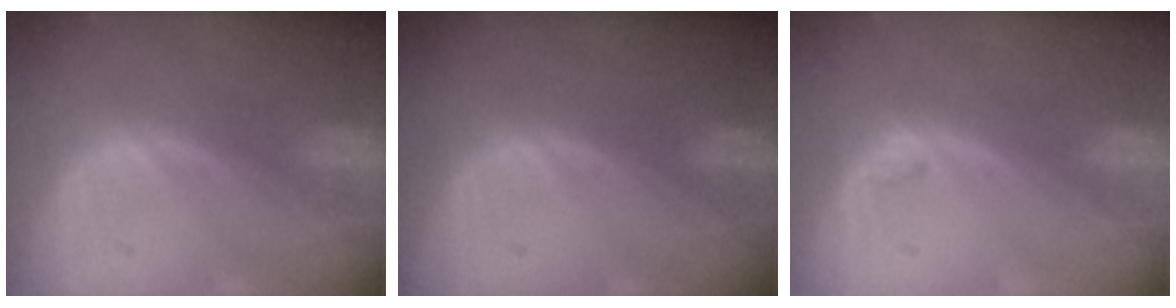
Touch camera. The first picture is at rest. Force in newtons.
{"total": 0.0}
{"total": 1.3, "press": 1.1, "slide": 0.5}